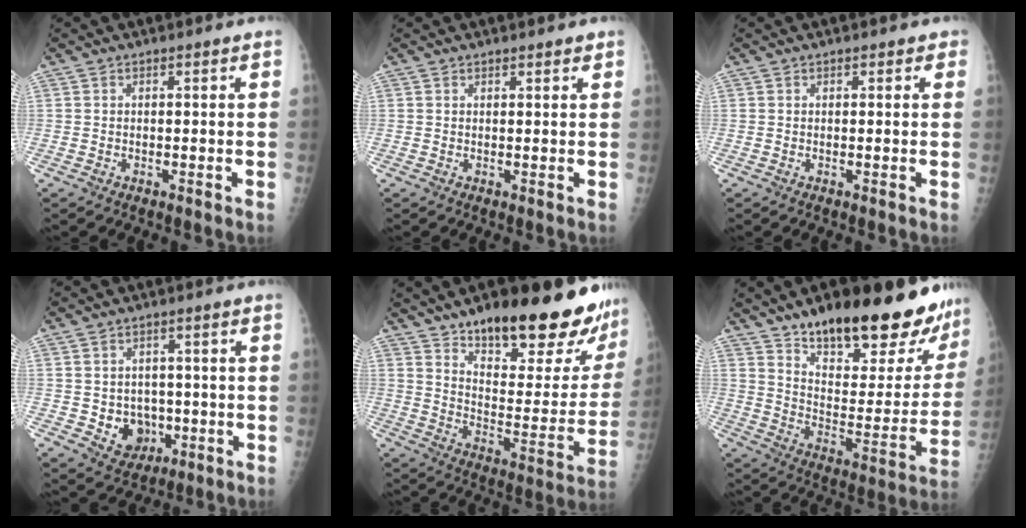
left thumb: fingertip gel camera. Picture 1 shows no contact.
{"total": 1.3, "force": [1.0, 0.4, 0.6], "torque": [-0.004, -0.003, 0.012]}
{"total": 1.0, "force": [0.6, 0.7, 0.4], "torque": [0.008, 0.000, 0.001]}
{"total": 6.9, "force": [-1.2, 6.0, 3.3], "torque": [-0.014, 0.005, -0.006]}
{"total": 26.7, "force": [19.4, 8.7, 16.2], "torque": [-0.189, -0.100, 0.279]}
{"total": 27.5, "force": [20.3, 9.3, 16.0], "torque": [-0.191, -0.099, 0.299]}